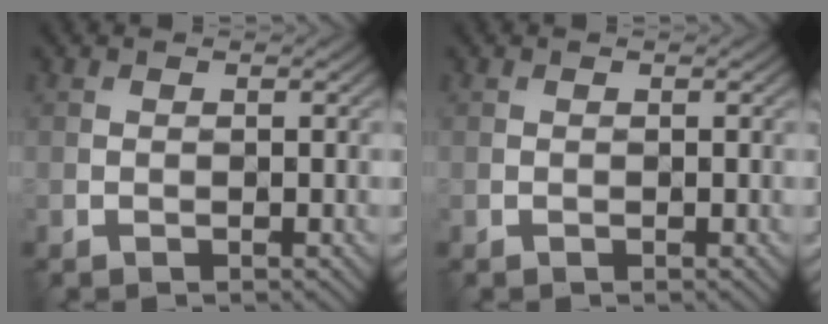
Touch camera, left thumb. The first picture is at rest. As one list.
[{"total": 0.0}]